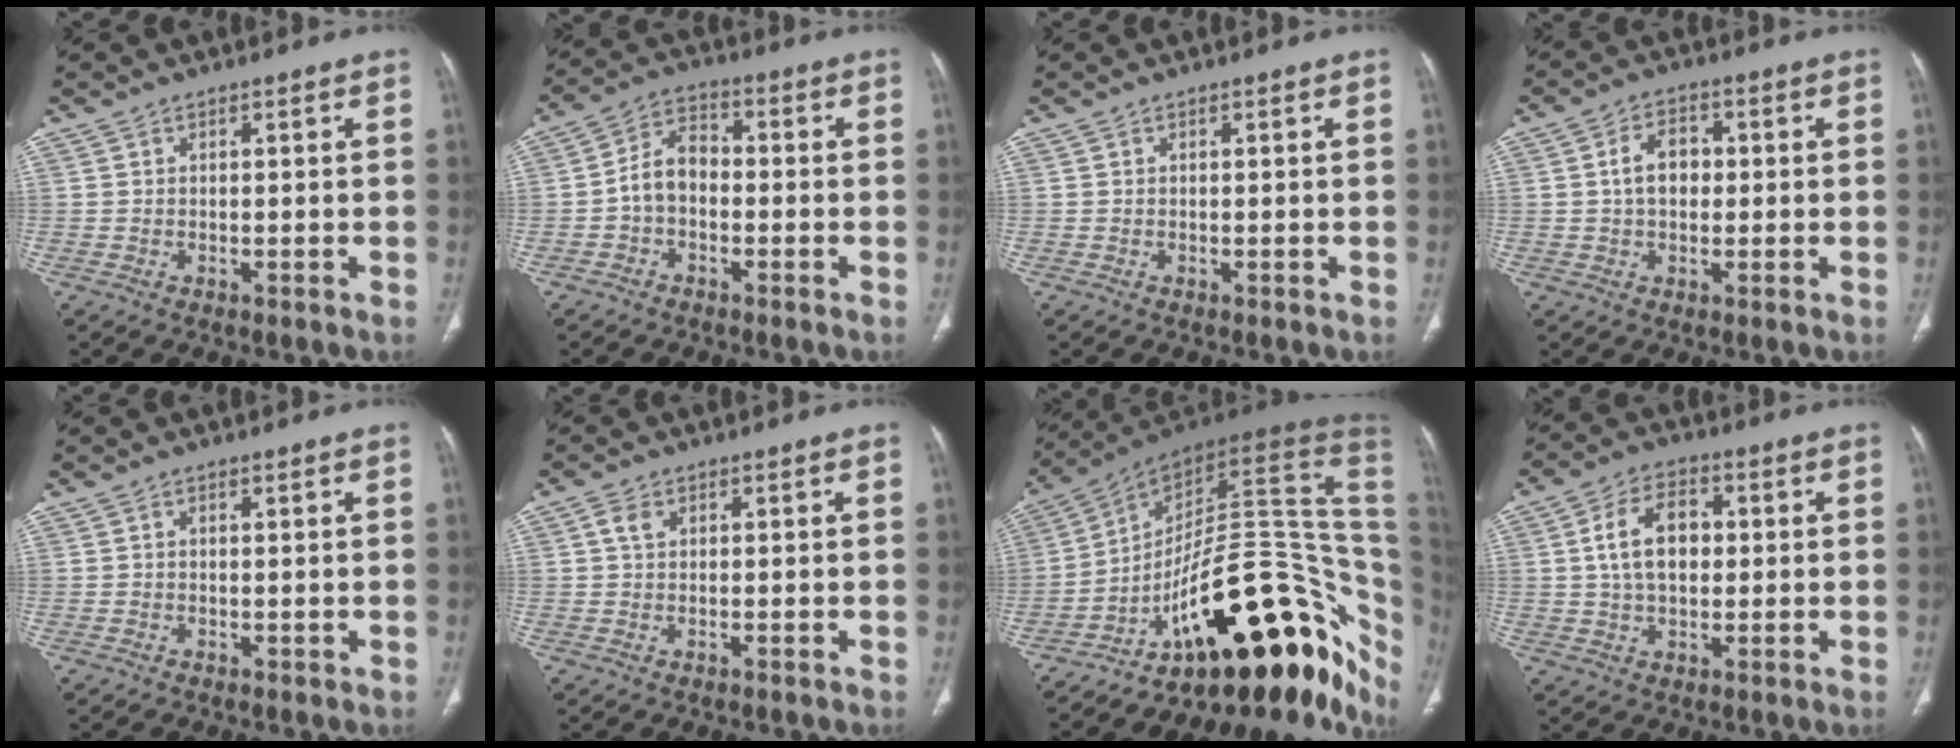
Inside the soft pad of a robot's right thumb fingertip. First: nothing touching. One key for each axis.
{"total": 8.9, "fx": -2.0, "fy": 6.3, "fz": 6.0, "tx": -0.093, "ty": 0.037, "tz": -0.050}
{"total": 0.0}
{"total": 6.0, "fx": 0.4, "fy": 4.2, "fz": 4.3, "tx": -0.066, "ty": 0.014, "tz": 0.002}
{"total": 0.0}
{"total": 2.3, "fx": 0.5, "fy": 1.5, "fz": 1.6, "tx": -0.038, "ty": 0.002, "tz": 0.007}
{"total": 31.8, "fx": -8.8, "fy": 13.8, "fz": 27.2, "tx": -0.250, "ty": 0.103, "tz": -0.124}
{"total": 10.0, "fx": 1.2, "fy": 6.4, "fz": 7.6, "tx": -0.123, "ty": 0.013, "tz": 0.020}